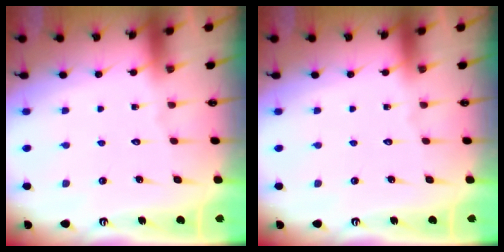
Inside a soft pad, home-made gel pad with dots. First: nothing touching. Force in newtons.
{"total": 0.0}